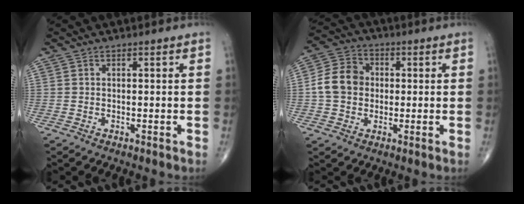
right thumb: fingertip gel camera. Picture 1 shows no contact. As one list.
[{"total": 9.2, "force": [0.0, 7.7, 5.0], "torque": [-0.077, 0.022, -0.011]}]